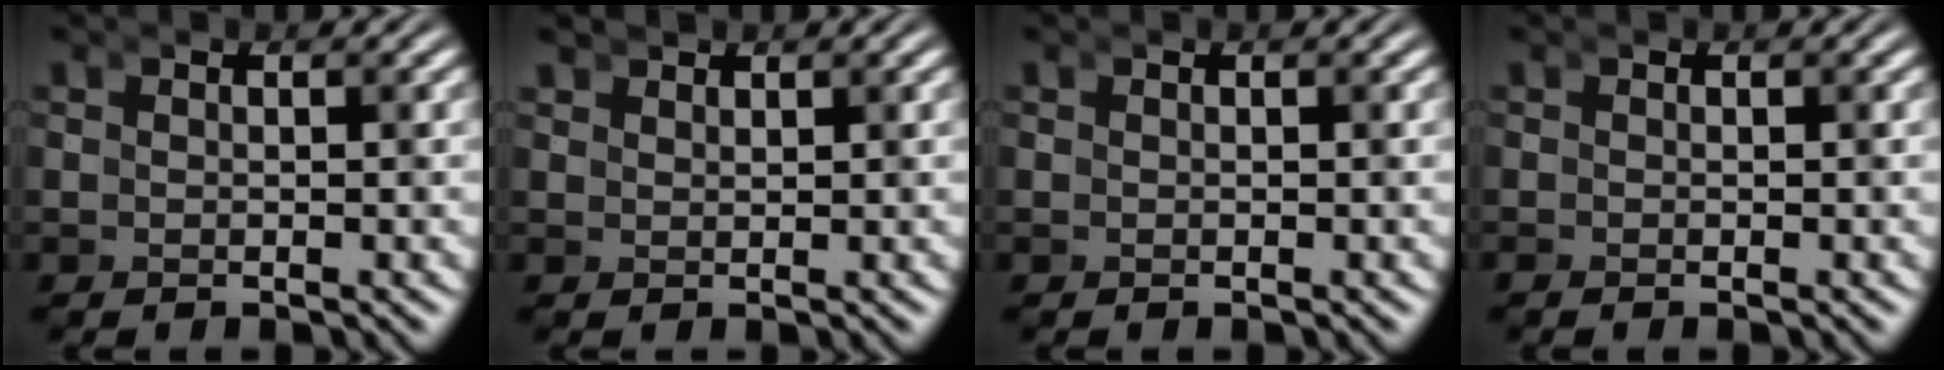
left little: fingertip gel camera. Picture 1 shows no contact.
{"total": 1.4, "force": [1.3, 0.2, 0.2], "torque": [-0.007, 0.001, 0.025]}
{"total": 0.0}
{"total": 0.0}